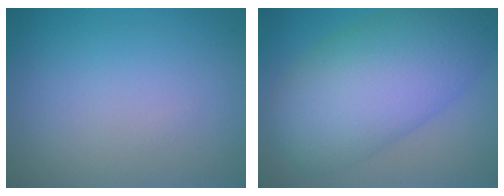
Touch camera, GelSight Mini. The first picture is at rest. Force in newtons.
{"total": 11.1, "press": 11.1, "slide": 0.1}